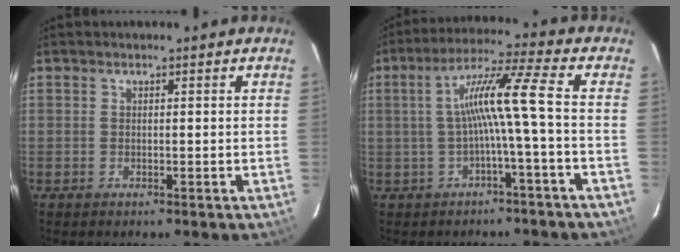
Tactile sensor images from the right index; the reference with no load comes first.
{"total": 8.3, "force": [-1.5, -1.4, 8.1], "torque": [-0.162, 0.012, -0.017]}